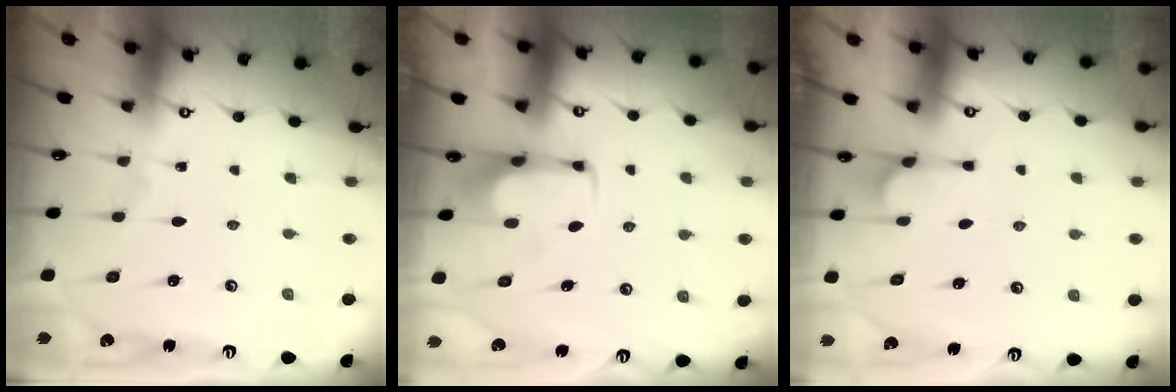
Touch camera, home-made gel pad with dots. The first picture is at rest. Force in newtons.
{"total": 2.0, "press": 1.9, "slide": 0.4}
{"total": 1.7, "press": 1.3, "slide": 1.1}